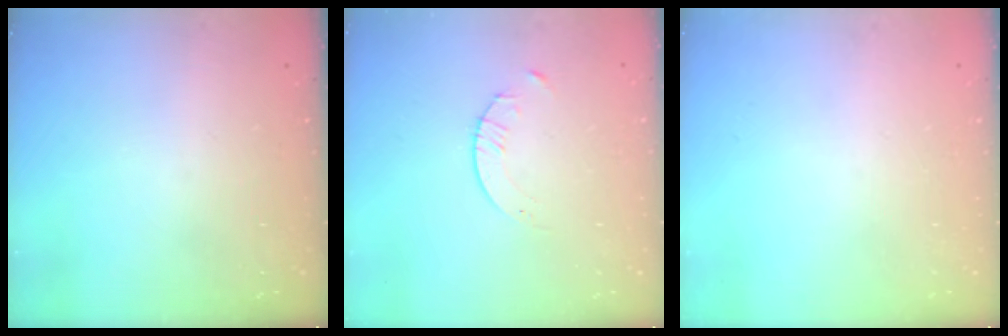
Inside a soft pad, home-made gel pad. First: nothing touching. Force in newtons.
{"total": 2.1, "press": 2.1, "slide": 0.3}
{"total": 0.0}